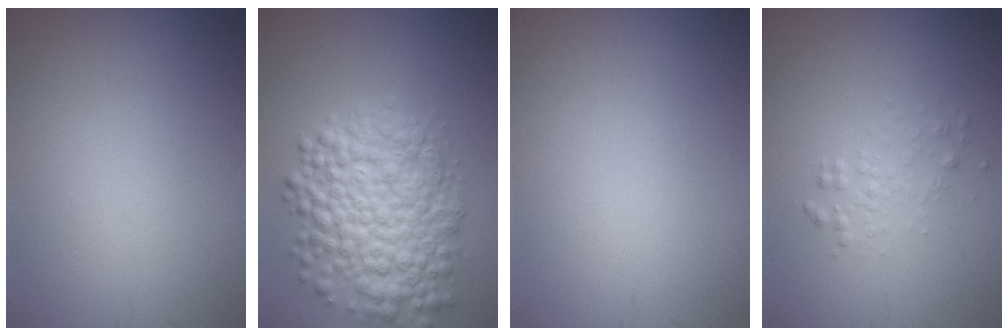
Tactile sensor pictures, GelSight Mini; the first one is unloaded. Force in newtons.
{"total": 8.1, "press": 8.1, "slide": 0.2}
{"total": 0.0}
{"total": 1.3, "press": 1.3, "slide": 0.1}